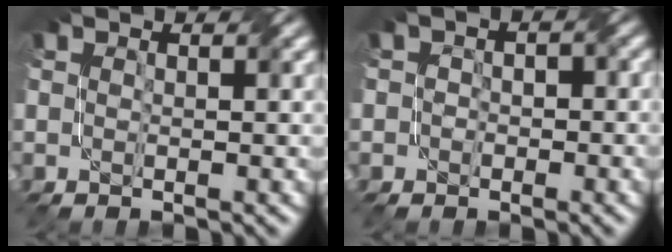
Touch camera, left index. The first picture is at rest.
{"total": 2.0, "force": [-0.9, 1.7, 0.5], "torque": [0.002, 0.007, -0.020]}